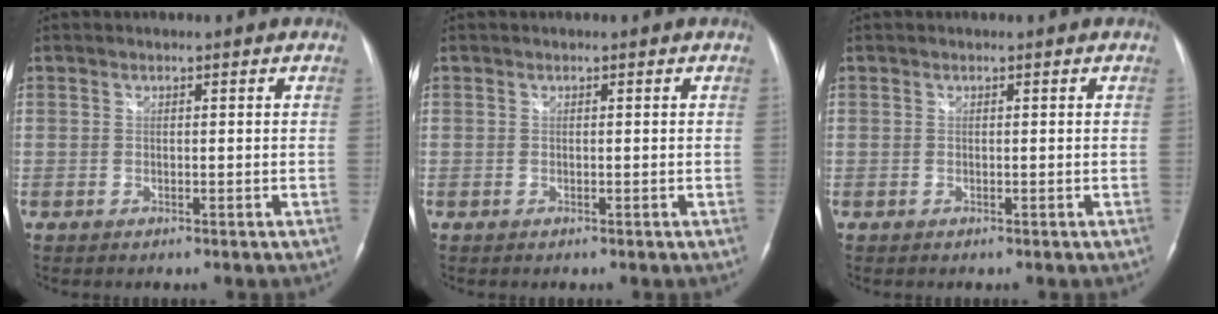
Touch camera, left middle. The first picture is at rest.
{"total": 0.0}
{"total": 0.0}